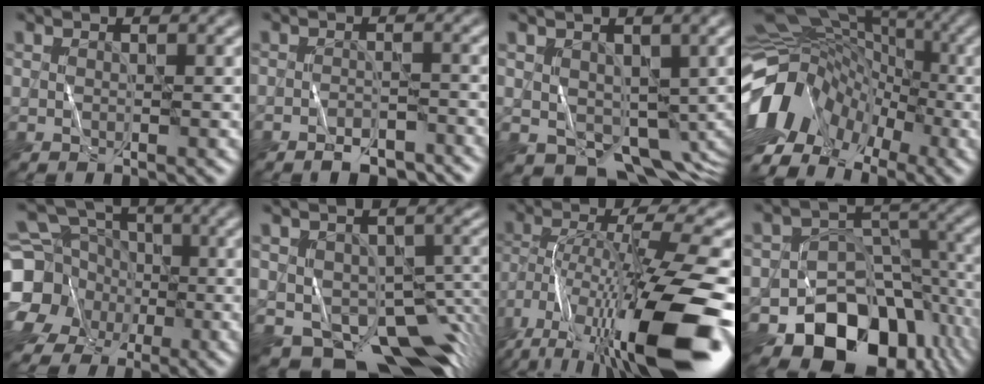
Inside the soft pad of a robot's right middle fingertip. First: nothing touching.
{"total": 3.5, "force": [-3.0, 1.2, 1.4], "torque": [-0.015, -0.002, -0.045]}
{"total": 6.6, "force": [-1.5, 4.7, 4.3], "torque": [-0.063, -0.024, -0.017]}
{"total": 13.2, "force": [-4.4, 9.4, 8.1], "torque": [-0.160, 0.004, -0.083]}
{"total": 14.0, "force": [-3.8, 12.5, 5.2], "torque": [-0.151, -0.015, -0.096]}
{"total": 11.3, "force": [-5.9, 6.2, 7.4], "torque": [-0.106, -0.025, -0.087]}
{"total": 16.2, "force": [-8.5, 3.3, 13.4], "torque": [-0.253, -0.001, -0.141]}
{"total": 14.1, "force": [-7.8, 9.7, 6.6], "torque": [-0.102, -0.003, -0.118]}